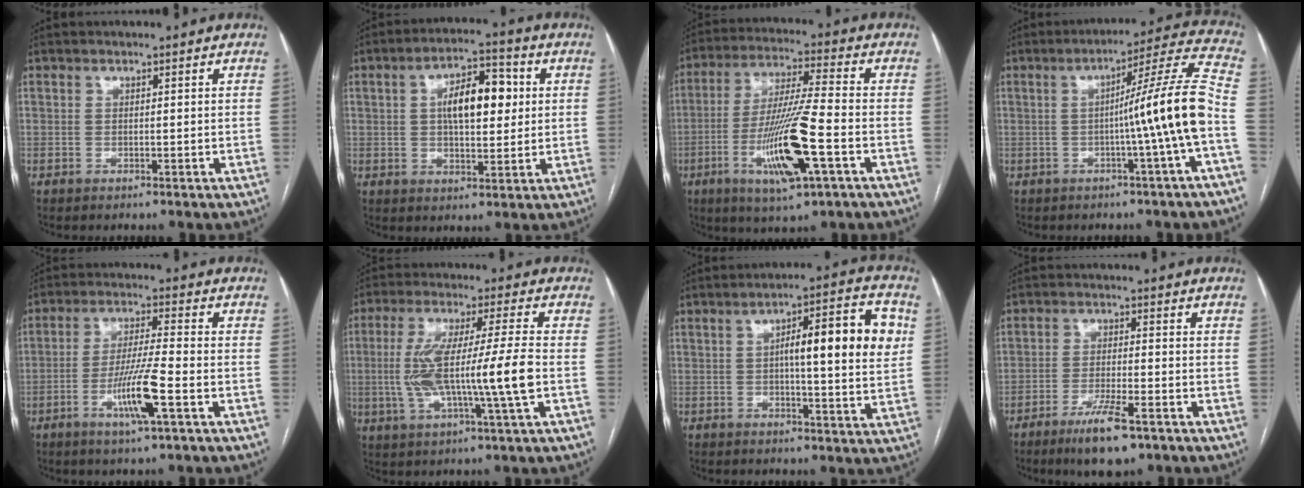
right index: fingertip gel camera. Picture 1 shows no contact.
{"total": 9.8, "force": [1.8, 4.0, 8.7], "torque": [-0.144, 0.023, 0.028]}
{"total": 14.6, "force": [-5.0, 0.8, 13.7], "torque": [-0.273, -0.015, -0.088]}
{"total": 12.6, "force": [-2.4, -2.5, 12.1], "torque": [-0.162, 0.013, -0.039]}
{"total": 8.9, "force": [-3.4, -0.1, 8.2], "torque": [-0.161, -0.008, -0.062]}
{"total": 13.7, "force": [-1.4, 0.1, 13.6], "torque": [-0.269, 0.008, -0.027]}
{"total": 12.8, "force": [2.2, 2.1, 12.4], "torque": [-0.176, 0.027, 0.027]}
{"total": 7.9, "force": [-5.1, 1.2, 6.0], "torque": [-0.110, -0.014, -0.083]}